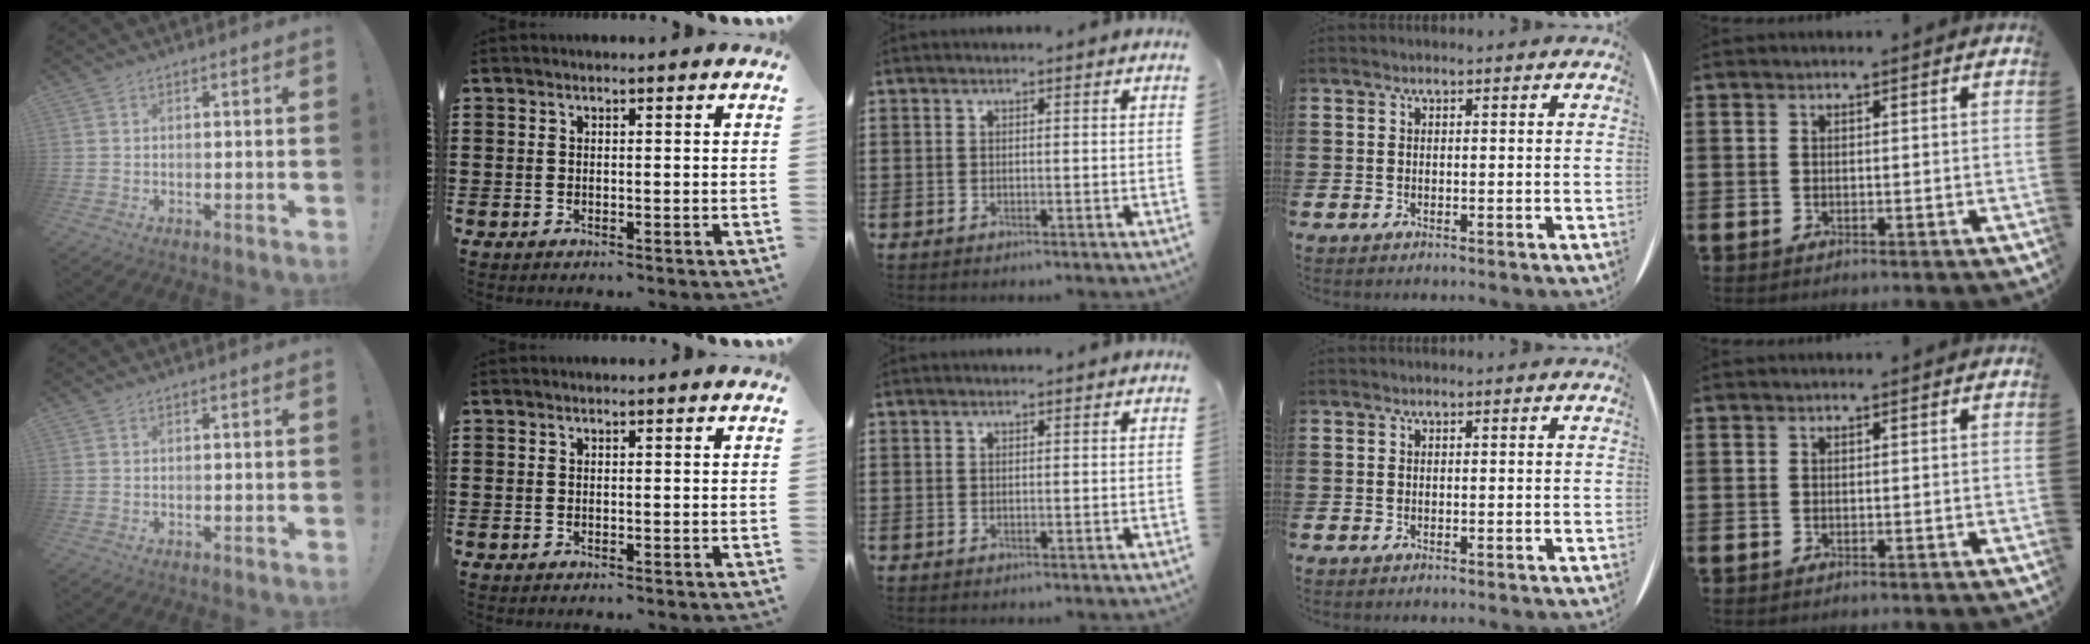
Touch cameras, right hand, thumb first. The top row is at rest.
{}